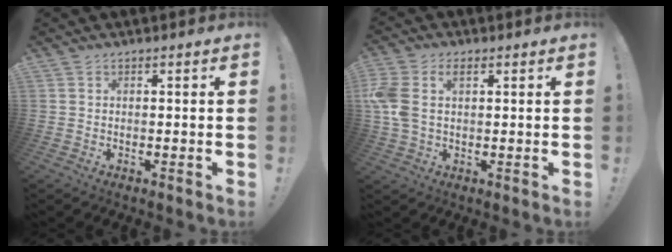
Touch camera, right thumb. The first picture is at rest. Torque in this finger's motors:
{"motor_torque": [1.30, 1.26, 0.06, 0.06, 0.34]}